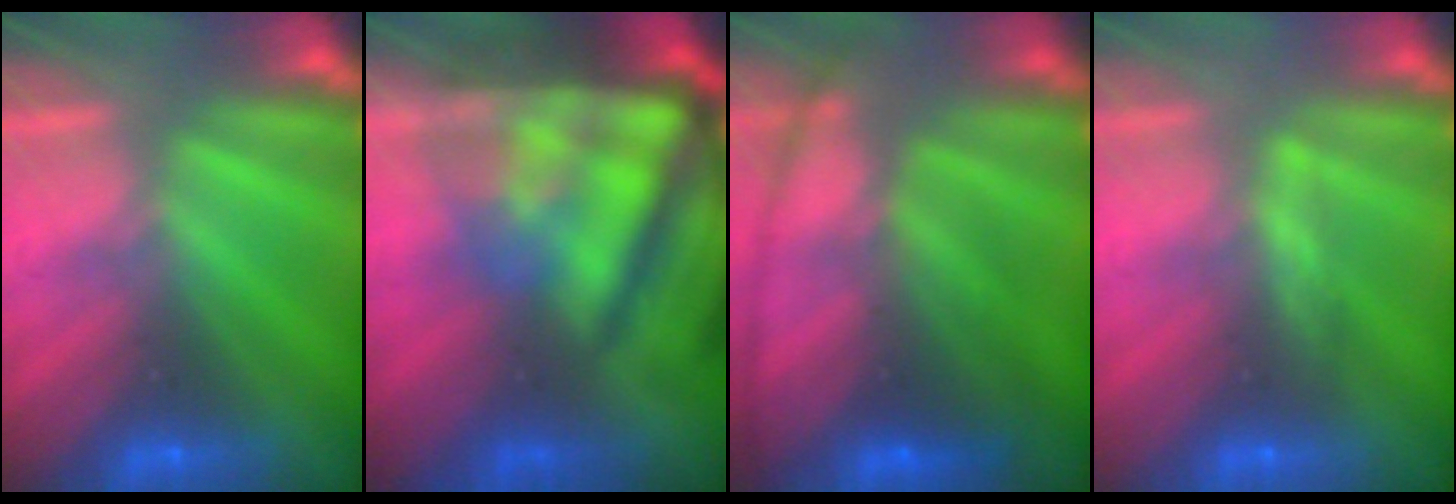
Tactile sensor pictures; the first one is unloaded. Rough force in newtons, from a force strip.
{"total": 8.4}
{"total": 6.9}
{"total": 3.3}